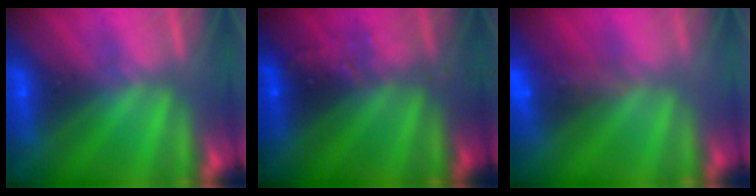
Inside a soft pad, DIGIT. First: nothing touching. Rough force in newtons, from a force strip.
{"total": 2.5}
{"total": 5.7}